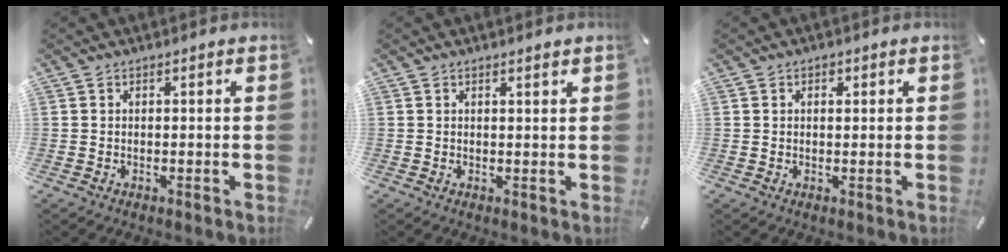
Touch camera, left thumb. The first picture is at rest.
{"total": 0.9, "force": [0.7, 0.1, 0.5], "torque": [-0.009, -0.001, 0.013]}
{"total": 1.1, "force": [0.3, 1.0, 0.5], "torque": [-0.002, 0.002, 0.003]}